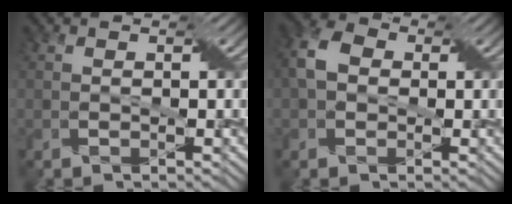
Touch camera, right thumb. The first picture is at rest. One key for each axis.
{"total": 5.0, "fx": 0.4, "fy": 3.9, "fz": 3.1, "tx": -0.077, "ty": 0.012, "tz": 0.000}